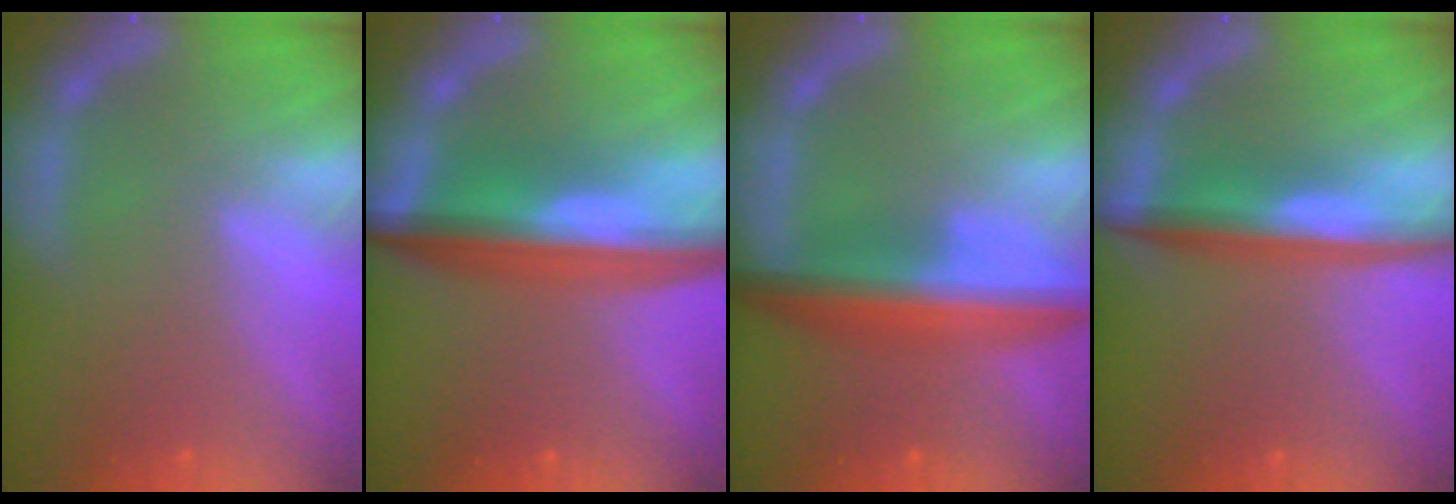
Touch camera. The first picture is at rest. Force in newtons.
{"total": 9.6}
{"total": 7.4}
{"total": 6.0}